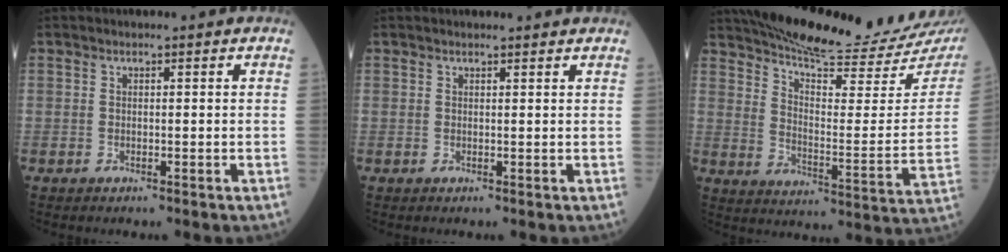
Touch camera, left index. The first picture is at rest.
{"total": 2.8, "force": [2.7, 0.2, 0.7], "torque": [-0.010, 0.013, 0.029]}
{"total": 24.0, "force": [21.7, 1.9, 10.1], "torque": [-0.163, -0.070, 0.290]}